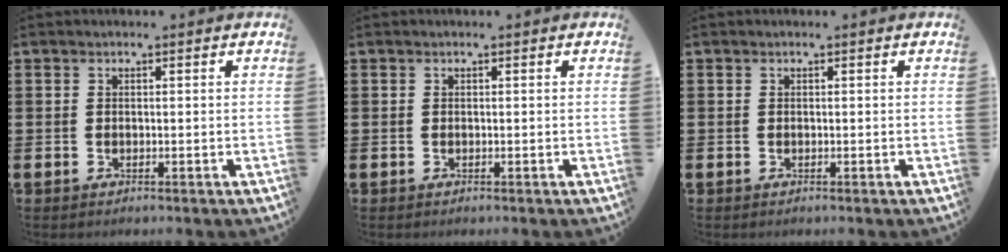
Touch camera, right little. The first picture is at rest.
{"total": 0.0}
{"total": 0.0}